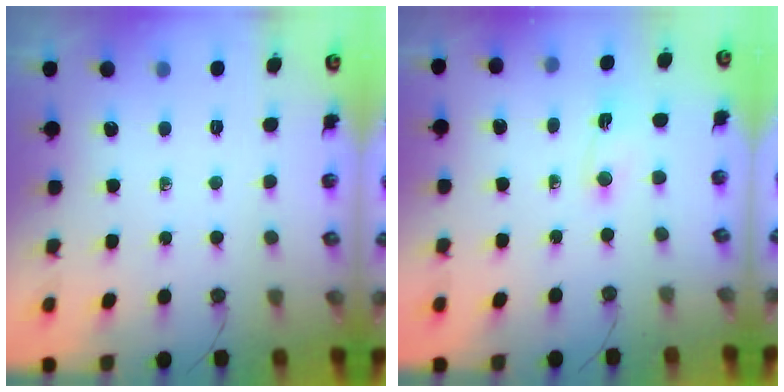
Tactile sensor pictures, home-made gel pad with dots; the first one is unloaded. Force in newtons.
{"total": 1.4, "press": 1.2, "slide": 0.7}